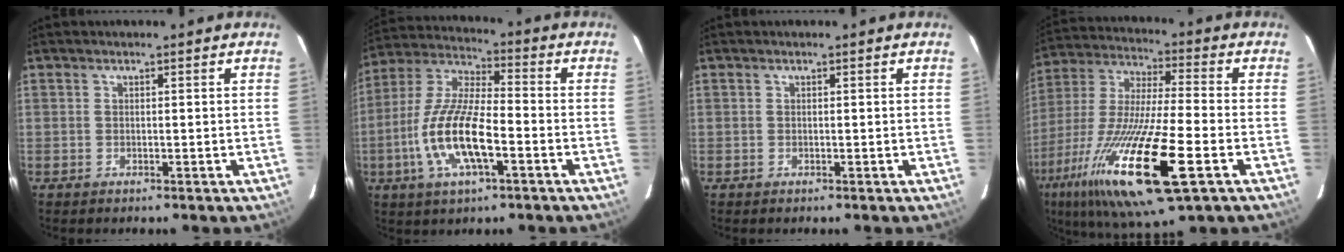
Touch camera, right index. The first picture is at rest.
{"total": 15.1, "force": [-5.0, 4.7, 13.5], "torque": [-0.284, -0.006, -0.099]}
{"total": 0.0}
{"total": 24.5, "force": [-10.6, 4.3, 21.7], "torque": [-0.434, -0.062, -0.201]}